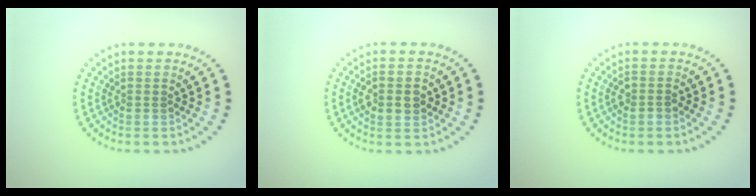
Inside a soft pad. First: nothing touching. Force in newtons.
{"total": 2.3, "press": 2.3, "slide": 0.0}
{"total": 1.2, "press": 1.1, "slide": 0.6}